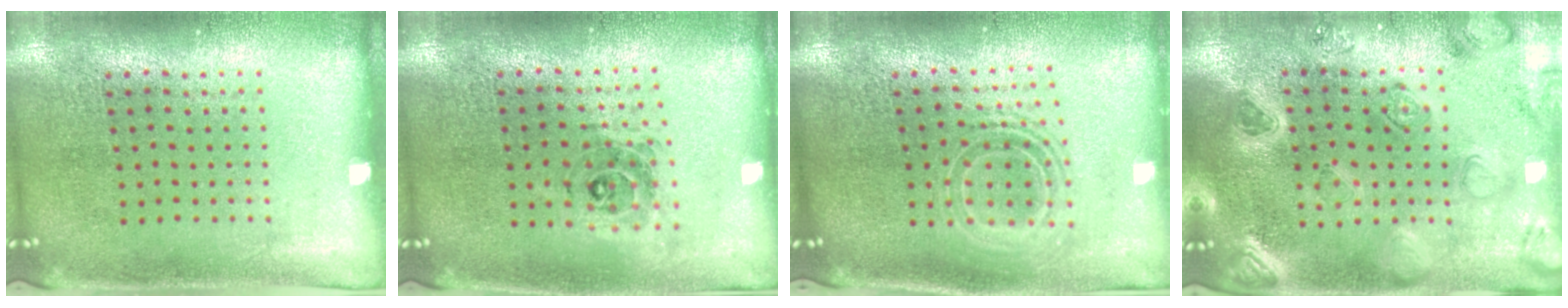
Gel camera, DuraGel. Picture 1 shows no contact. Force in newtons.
{"total": 0.7, "press": 0.7, "slide": 0.1}
{"total": 1.9, "press": 1.5, "slide": 1.2}
{"total": 2.3, "press": 2.3, "slide": 0.3}